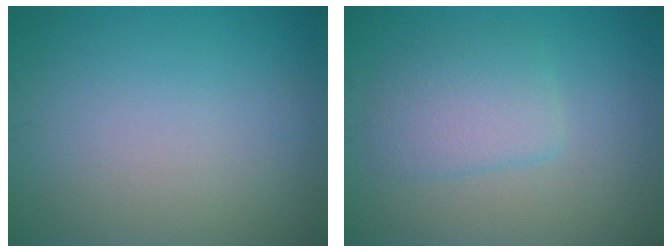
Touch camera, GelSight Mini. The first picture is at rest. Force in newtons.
{"total": 3.4, "press": 3.4, "slide": 0.1}